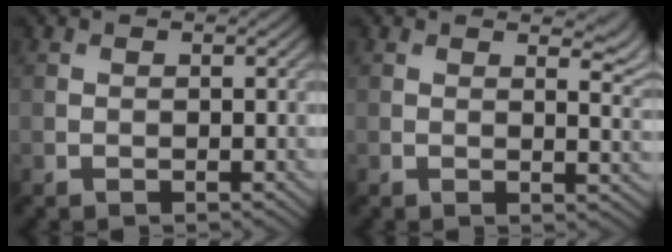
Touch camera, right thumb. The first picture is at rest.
{"total": 3.9, "force": [2.4, 1.1, 2.8], "torque": [-0.040, -0.003, 0.038]}